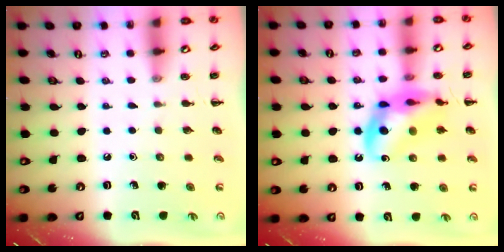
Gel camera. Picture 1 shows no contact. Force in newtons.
{"total": 14.8, "press": 14.4, "slide": 3.2}